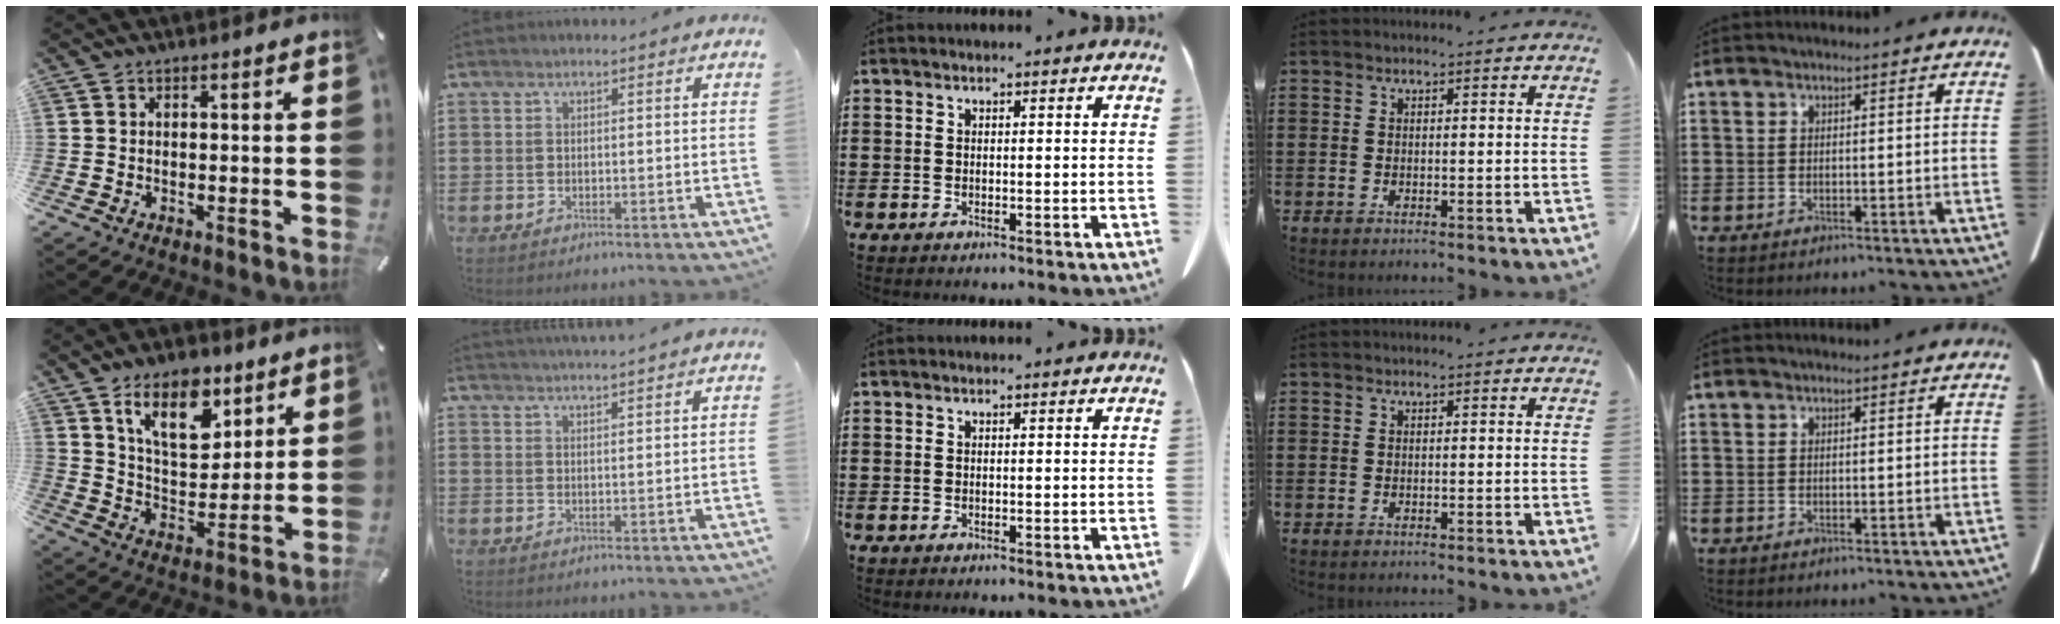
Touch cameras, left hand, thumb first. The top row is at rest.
{"thumb": {"total": 15.4, "force": [9.4, 8.3, 9.0], "torque": [-0.146, -0.033, 0.168]}, "index": {"total": 2.5, "force": [2.4, -0.6, 0.1], "torque": [-0.008, -0.011, 0.045]}}